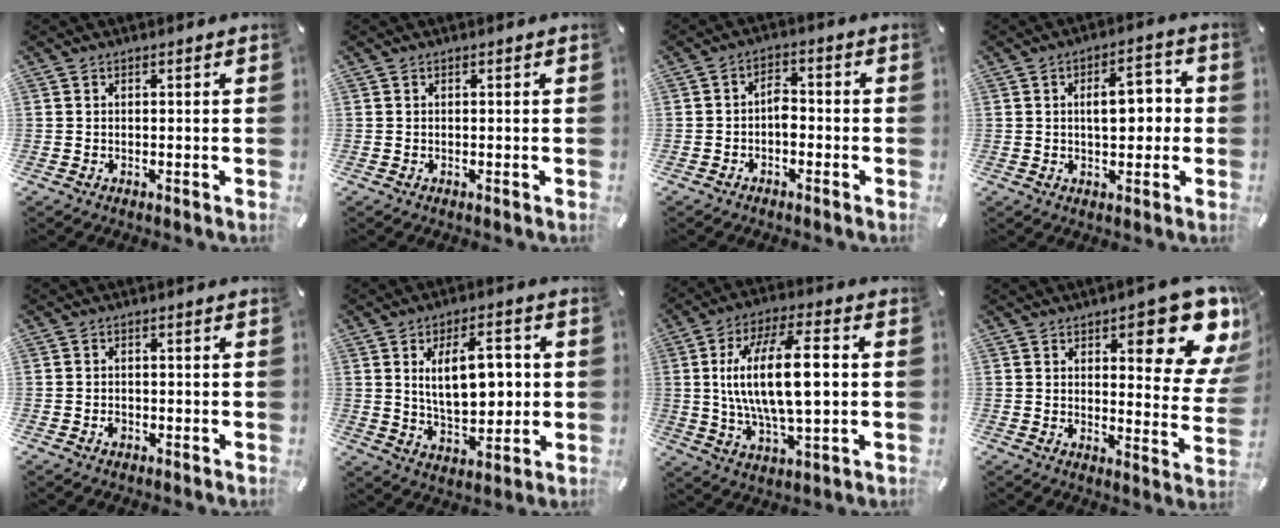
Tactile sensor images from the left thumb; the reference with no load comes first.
{"total": 0.0}
{"total": 3.8, "force": [-1.5, 2.4, 2.6], "torque": [-0.047, 0.014, -0.028]}
{"total": 8.2, "force": [0.6, 4.6, 6.7], "torque": [-0.089, 0.001, 0.001]}
{"total": 1.1, "force": [-0.4, 0.9, 0.6], "torque": [-0.011, 0.002, -0.009]}
{"total": 12.9, "force": [2.4, 6.9, 10.6], "torque": [-0.160, -0.002, 0.037]}
{"total": 18.4, "force": [1.6, 7.0, 16.9], "torque": [-0.337, -0.002, 0.019]}
{"total": 16.9, "force": [9.4, 6.0, 12.6], "torque": [-0.147, -0.071, 0.151]}